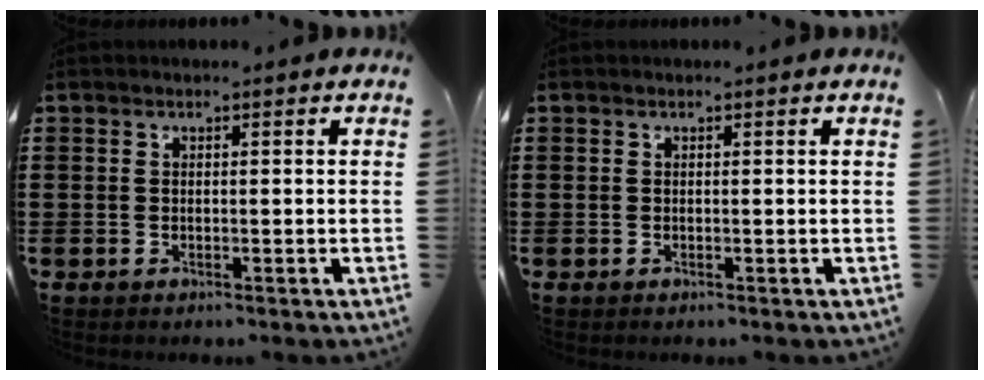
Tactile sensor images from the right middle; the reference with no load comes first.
{"total": 0.0}